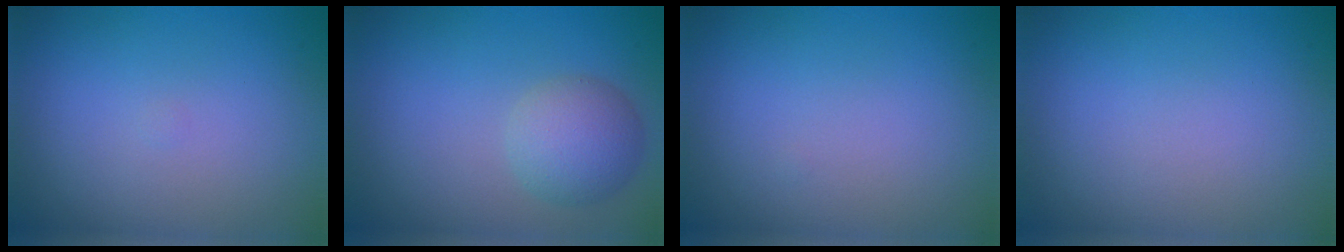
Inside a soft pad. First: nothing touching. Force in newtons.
{"total": 2.8, "press": 2.8, "slide": 0.3}
{"total": 0.0}
{"total": 0.0}